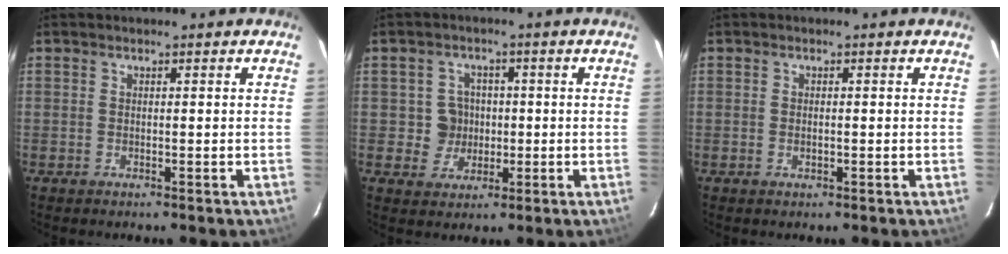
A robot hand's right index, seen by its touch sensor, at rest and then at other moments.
{"total": 5.0, "force": [-0.2, 4.9, 0.9], "torque": [-0.017, 0.013, 0.004]}
{"total": 0.9, "force": [-0.1, 0.4, 0.8], "torque": [-0.016, 0.001, -0.003]}